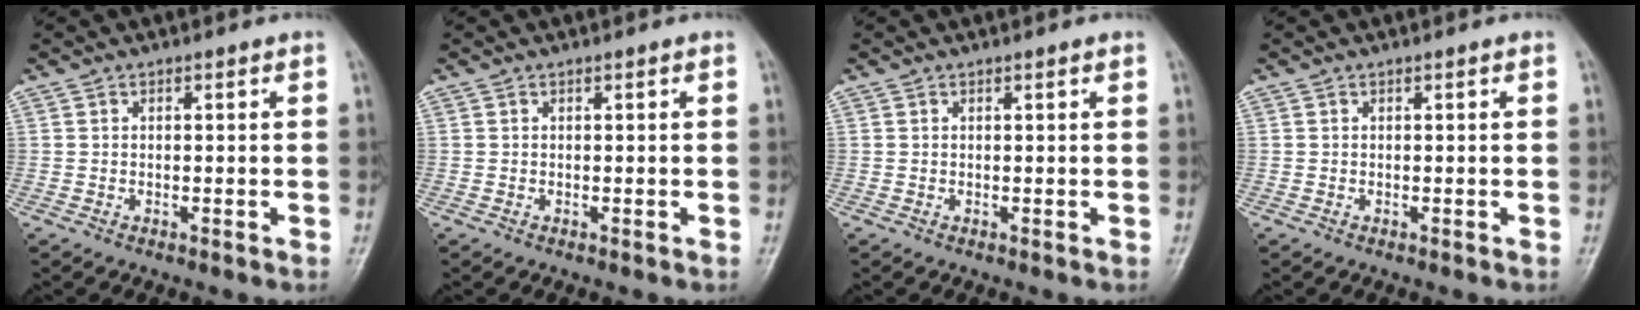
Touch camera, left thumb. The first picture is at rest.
{"total": 0.0}
{"total": 0.5, "force": [0.3, 0.0, 0.4], "torque": [-0.008, -0.001, 0.004]}
{"total": 0.0}